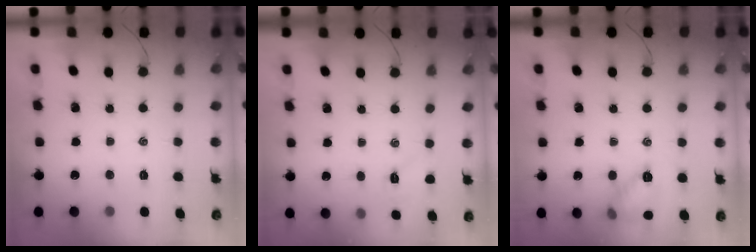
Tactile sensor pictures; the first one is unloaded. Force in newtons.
{"total": 4.7, "press": 4.5, "slide": 1.2}
{"total": 9.4, "press": 9.3, "slide": 0.9}